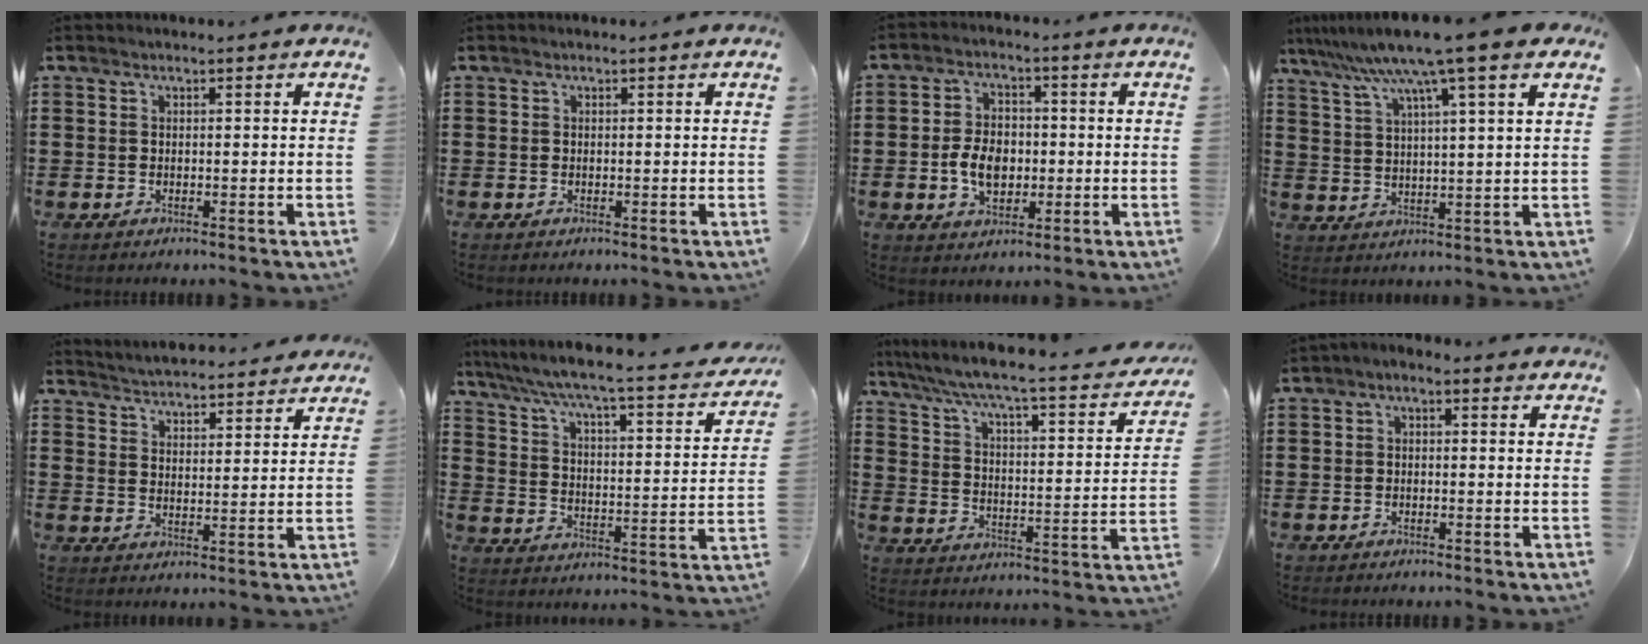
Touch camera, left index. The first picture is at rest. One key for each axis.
{"total": 0.0}
{"total": 6.4, "fx": -0.9, "fy": 4.2, "fz": 4.7, "tx": -0.095, "ty": 0.002, "tz": -0.022}
{"total": 9.9, "fx": 7.2, "fy": -0.4, "fz": 6.8, "tx": -0.154, "ty": -0.029, "tz": 0.119}
{"total": 4.1, "fx": 4.1, "fy": 0.0, "fz": 0.0, "tx": -0.018, "ty": -0.023, "tz": 0.073}
{"total": 4.9, "fx": 4.1, "fy": -0.2, "fz": 2.7, "tx": -0.074, "ty": -0.043, "tz": 0.058}
{"total": 4.7, "fx": 3.8, "fy": -0.3, "fz": 2.7, "tx": -0.074, "ty": -0.042, "tz": 0.052}
{"total": 1.2, "fx": -1.1, "fy": 0.4, "fz": 0.5, "tx": -0.011, "ty": 0.002, "tz": -0.022}